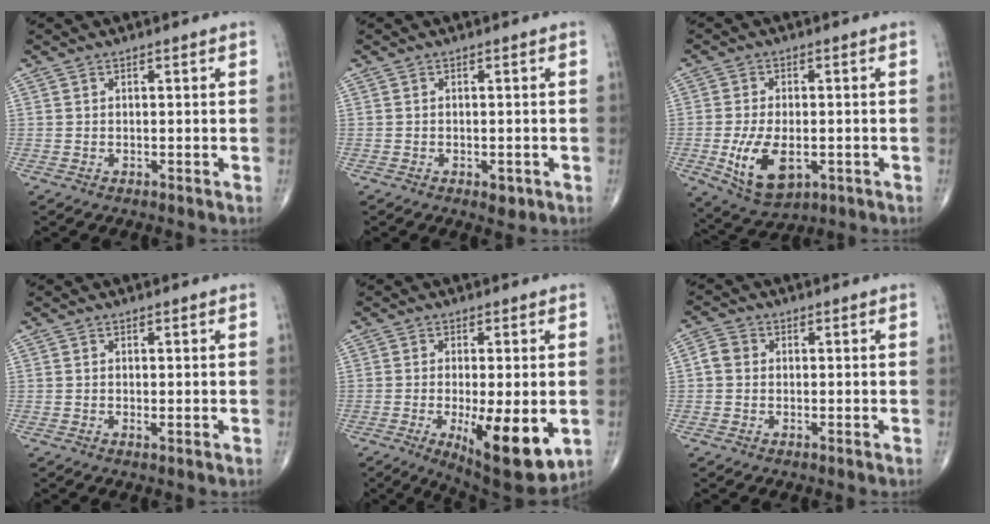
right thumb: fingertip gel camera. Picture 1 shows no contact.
{"total": 2.1, "force": [-0.9, 1.2, 1.5], "torque": [-0.014, -0.001, -0.008]}
{"total": 10.7, "force": [-2.6, 5.8, 8.6], "torque": [-0.154, -0.008, -0.030]}
{"total": 0.6, "force": [0.1, 0.2, 0.6], "torque": [-0.014, -0.004, -0.001]}
{"total": 13.7, "force": [-3.4, 4.4, 12.5], "torque": [-0.184, -0.026, -0.040]}
{"total": 2.9, "force": [0.0, 2.5, 1.5], "torque": [-0.022, 0.009, -0.006]}